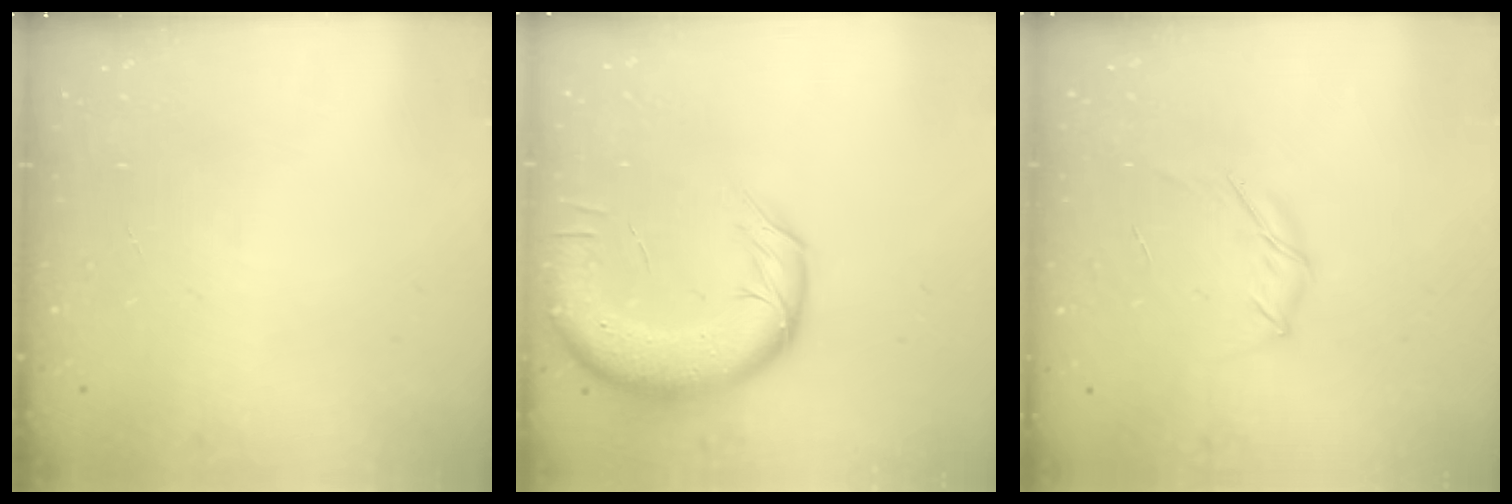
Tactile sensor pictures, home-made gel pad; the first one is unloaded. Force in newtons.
{"total": 13.9, "press": 13.4, "slide": 3.7}
{"total": 3.8, "press": 3.7, "slide": 0.9}